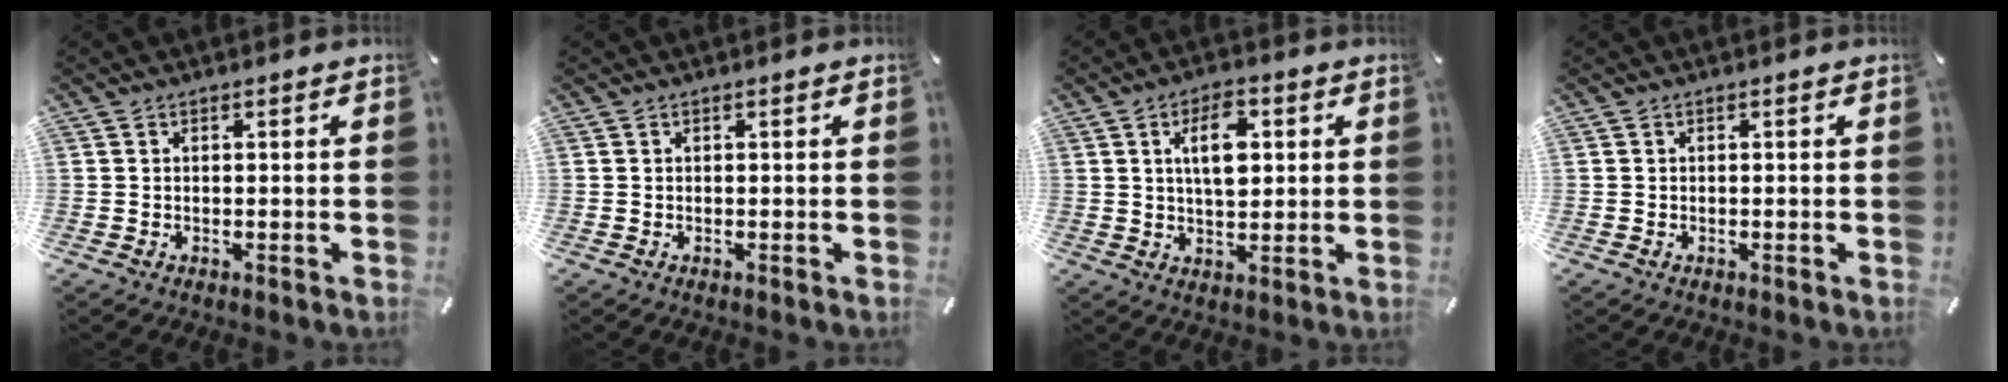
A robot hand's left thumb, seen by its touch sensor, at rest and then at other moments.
{"total": 0.0}
{"total": 9.6, "force": [2.6, 5.1, 7.7], "torque": [-0.137, -0.005, 0.036]}
{"total": 0.0}